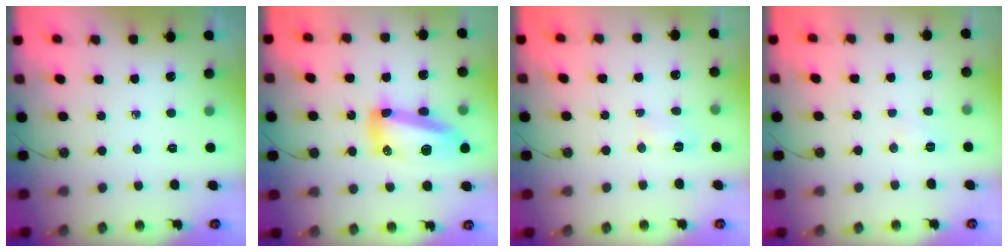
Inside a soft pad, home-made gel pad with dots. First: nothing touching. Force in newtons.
{"total": 14.8, "press": 14.8, "slide": 1.4}
{"total": 3.9, "press": 3.8, "slide": 0.5}
{"total": 3.0, "press": 2.9, "slide": 0.7}